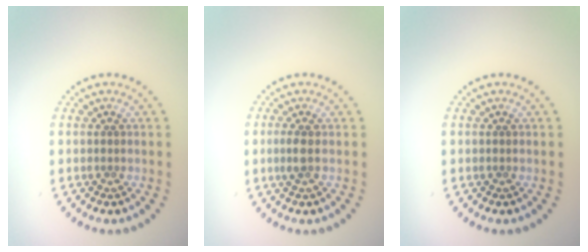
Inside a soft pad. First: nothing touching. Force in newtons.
{"total": 1.1, "press": 1.1, "slide": 0.3}
{"total": 0.0}